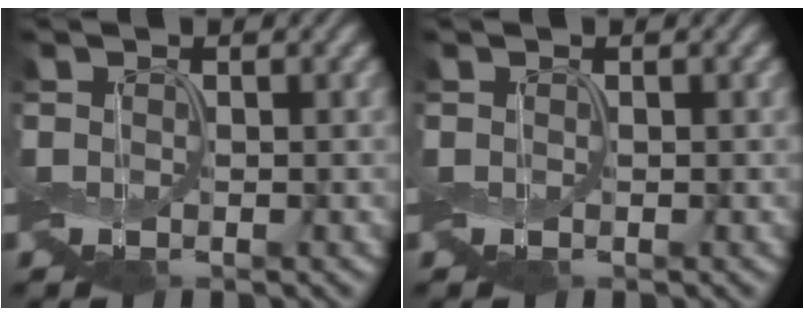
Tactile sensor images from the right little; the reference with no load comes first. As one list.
[{"total": 0.0}]